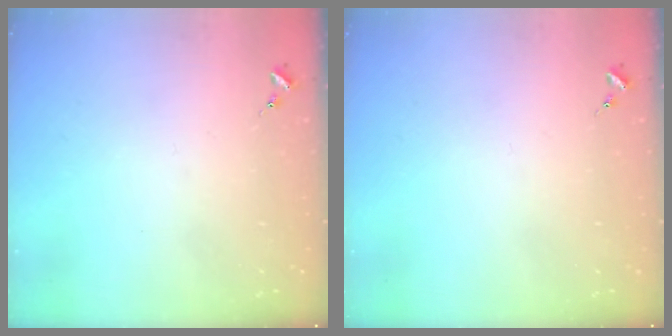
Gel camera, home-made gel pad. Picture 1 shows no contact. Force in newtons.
{"total": 0.0}